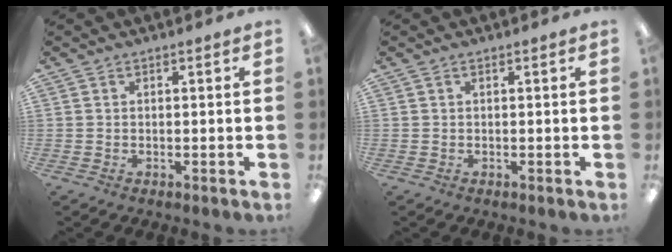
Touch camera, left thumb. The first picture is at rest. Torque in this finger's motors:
{"motor_torque": [-0.05, 0.05, 0.00, 0.00, 0.00]}